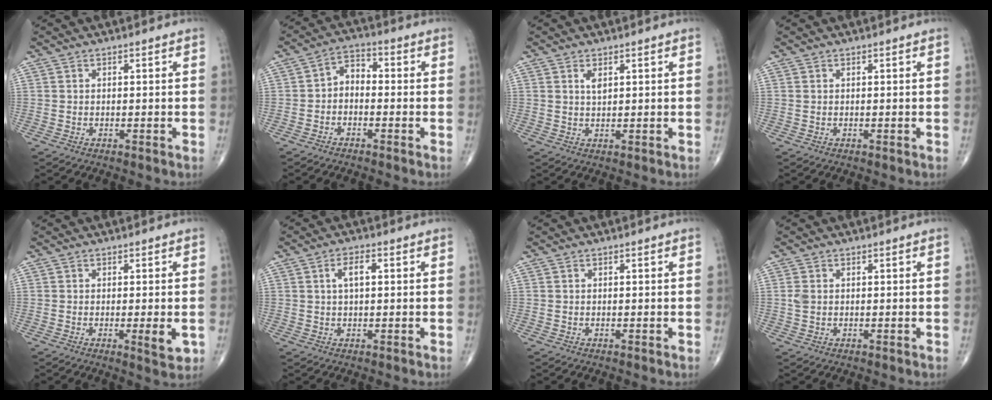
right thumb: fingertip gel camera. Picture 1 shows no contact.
{"total": 4.5, "force": [-0.9, 3.2, 3.1], "torque": [-0.036, 0.027, -0.032]}
{"total": 1.9, "force": [1.0, 0.8, 1.5], "torque": [-0.020, -0.003, 0.019]}
{"total": 0.0}
{"total": 3.6, "force": [-0.7, 0.9, 3.4], "torque": [-0.049, -0.010, -0.011]}
{"total": 3.8, "force": [0.9, 1.7, 3.3], "torque": [-0.055, 0.006, 0.014]}
{"total": 0.0}
{"total": 1.8, "force": [0.2, 1.3, 1.2], "torque": [-0.030, 0.001, 0.003]}